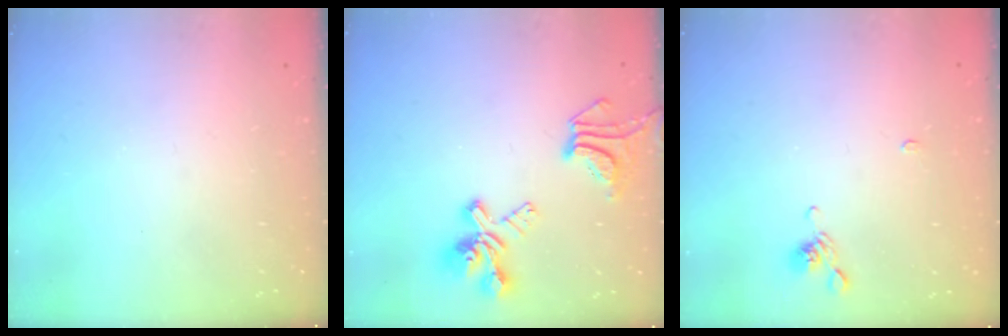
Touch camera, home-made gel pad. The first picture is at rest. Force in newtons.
{"total": 5.9, "press": 5.7, "slide": 1.7}
{"total": 4.4, "press": 4.4, "slide": 0.3}